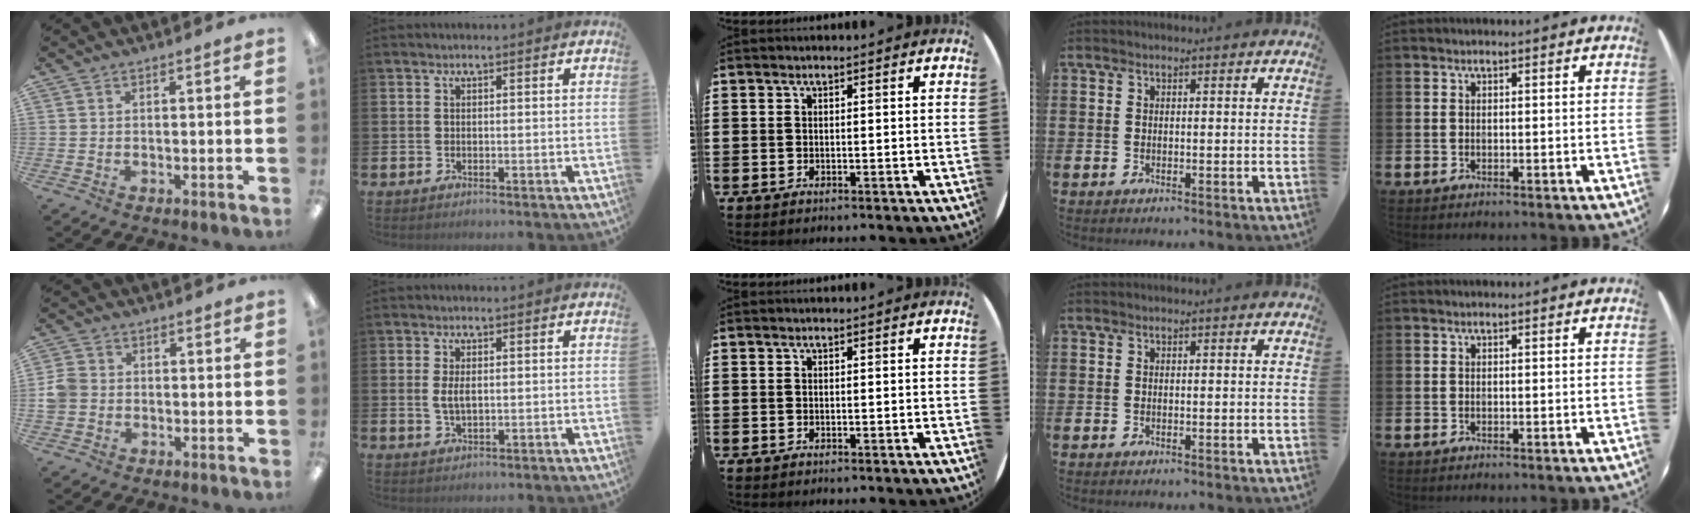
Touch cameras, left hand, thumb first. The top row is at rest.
{"thumb": {"total": 4.4, "force": [-0.6, 4.0, 1.8], "torque": [-0.033, 0.014, -0.008]}, "index": {"total": 2.5, "force": [0.4, 1.1, 2.2], "torque": [-0.039, 0.002, 0.003]}}